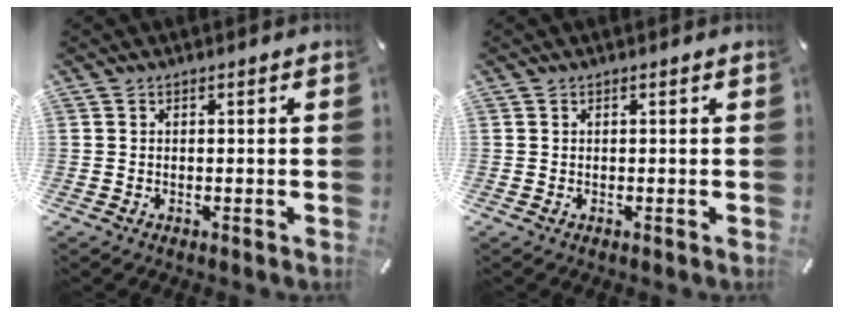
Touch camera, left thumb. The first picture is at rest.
{"total": 0.0}